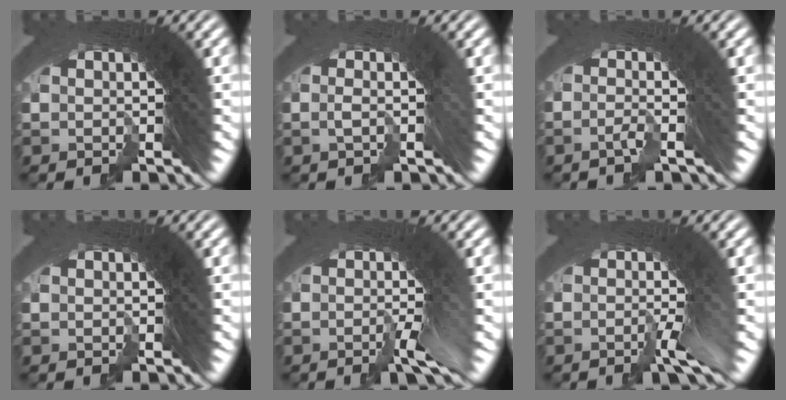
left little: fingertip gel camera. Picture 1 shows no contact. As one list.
[{"total": 1.4, "force": [-0.7, -0.6, 1.1], "torque": [-0.011, 0.013, -0.016]}, {"total": 2.0, "force": [-1.3, -0.9, 1.3], "torque": [-0.015, 0.005, -0.027]}, {"total": 0.0}, {"total": 2.8, "force": [-1.4, -0.4, 2.4], "torque": [-0.025, 0.013, -0.030]}, {"total": 2.9, "force": [-1.4, -0.6, 2.5], "torque": [-0.026, 0.013, -0.030]}]